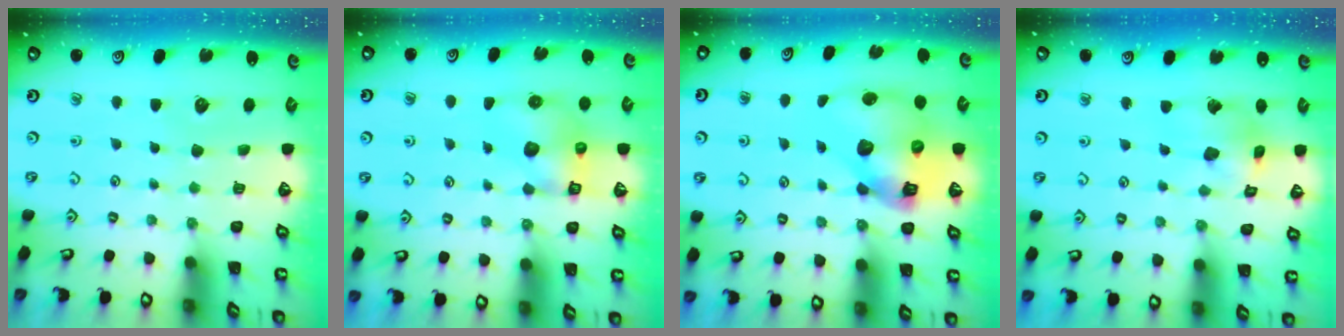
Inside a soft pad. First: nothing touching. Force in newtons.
{"total": 6.4, "press": 6.4, "slide": 0.7}
{"total": 13.1, "press": 12.9, "slide": 2.0}
{"total": 11.5, "press": 11.4, "slide": 1.7}